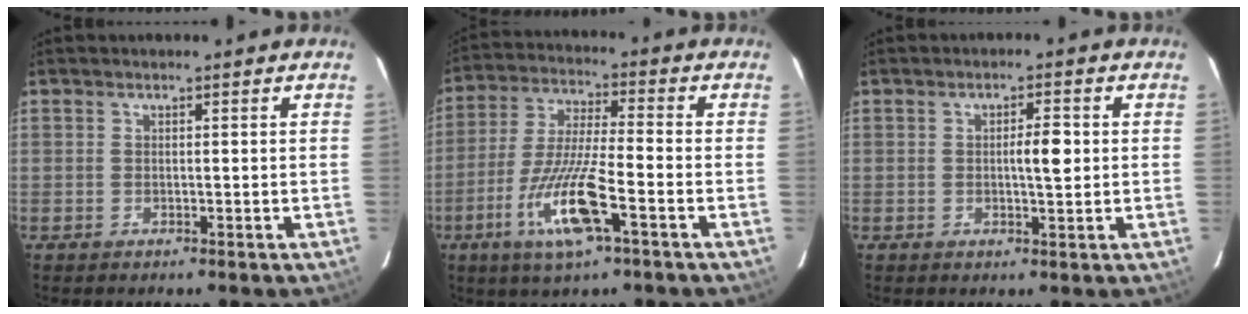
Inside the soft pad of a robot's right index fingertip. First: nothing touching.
{"total": 12.6, "force": [-5.3, 1.1, 11.4], "torque": [-0.228, -0.018, -0.098]}
{"total": 3.4, "force": [0.2, 0.6, 3.3], "torque": [-0.052, 0.002, 0.002]}